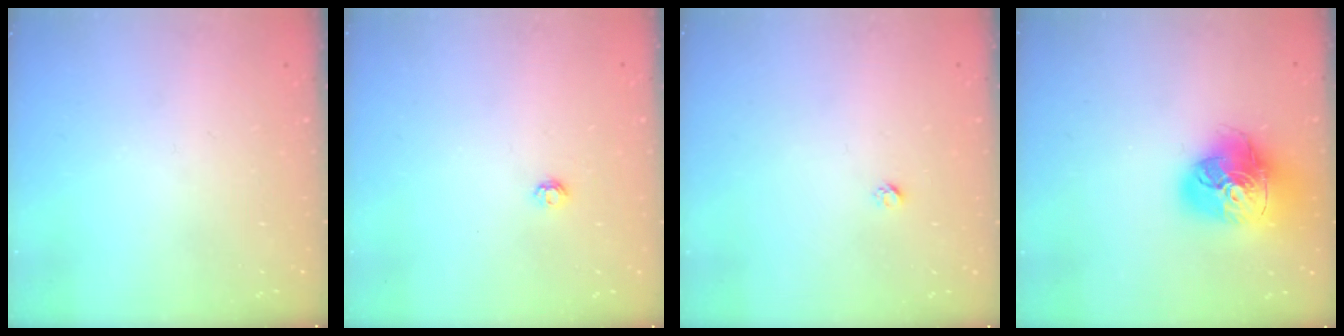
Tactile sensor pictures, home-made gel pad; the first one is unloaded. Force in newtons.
{"total": 3.9, "press": 3.9, "slide": 0.5}
{"total": 1.9, "press": 1.9, "slide": 0.1}
{"total": 20.5, "press": 20.4, "slide": 2.4}